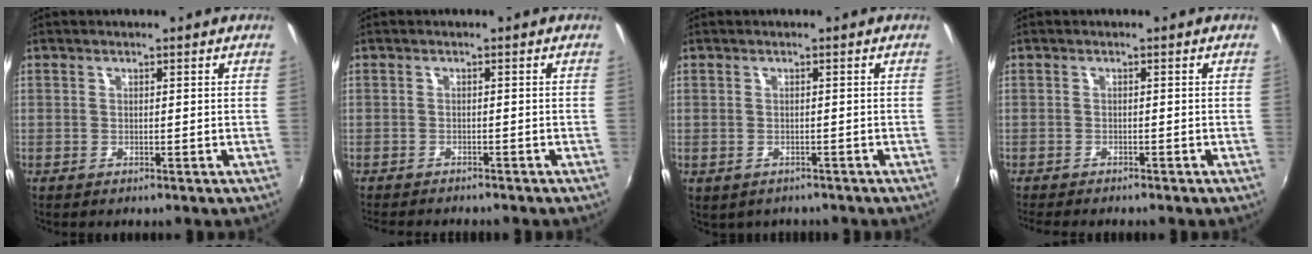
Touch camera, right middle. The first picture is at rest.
{"total": 4.9, "force": [-4.6, 0.6, 1.7], "torque": [-0.043, -0.015, -0.071]}
{"total": 1.6, "force": [-0.9, 1.2, 0.5], "torque": [-0.015, -0.006, -0.008]}
{"total": 4.0, "force": [-3.7, 0.3, 1.5], "torque": [-0.035, -0.017, -0.061]}